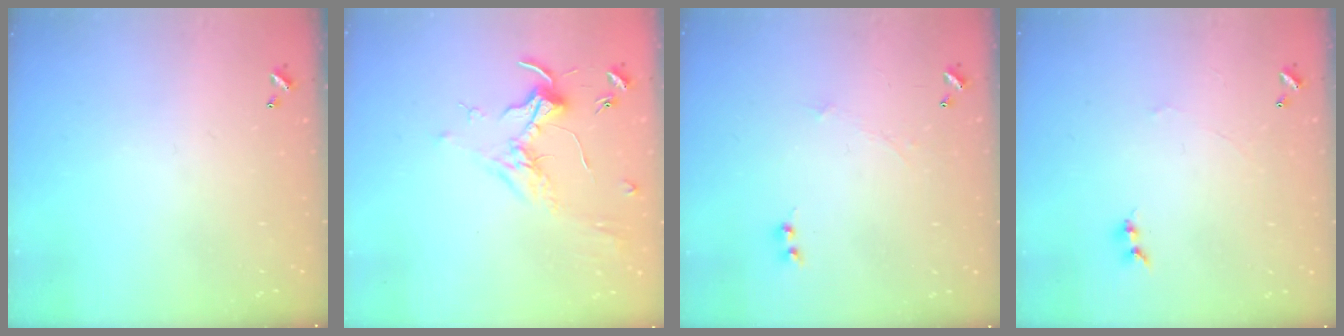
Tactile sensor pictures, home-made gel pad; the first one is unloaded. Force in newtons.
{"total": 1.7, "press": 1.5, "slide": 0.7}
{"total": 0.0}
{"total": 0.0}